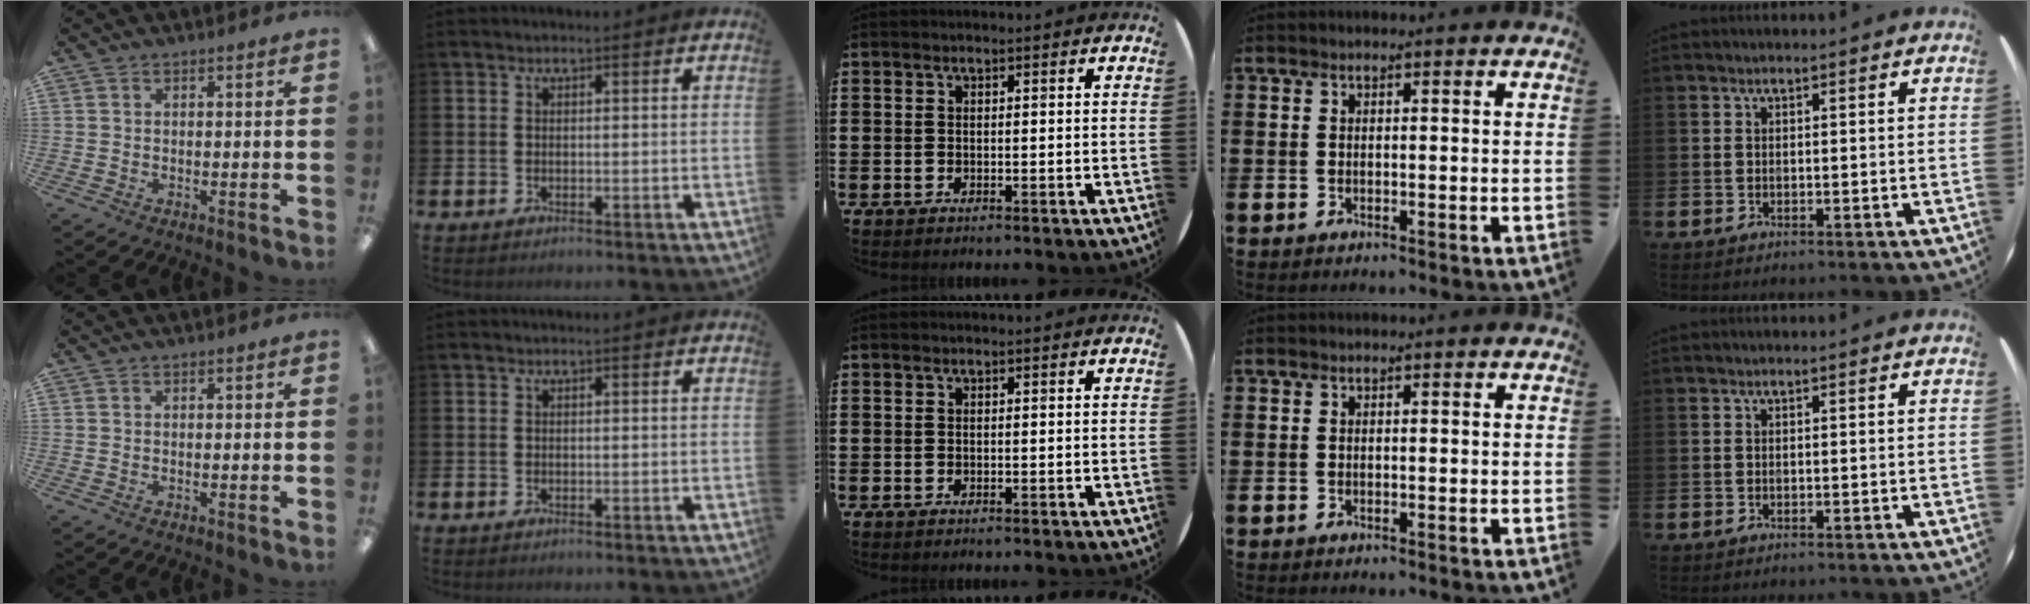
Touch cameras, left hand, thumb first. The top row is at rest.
{}